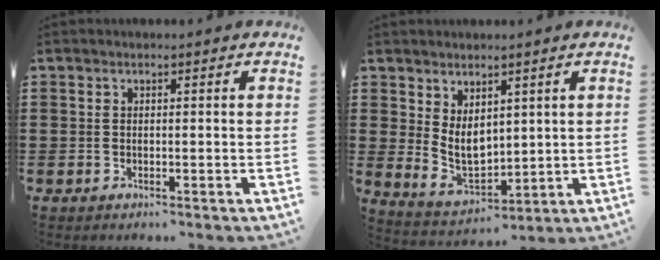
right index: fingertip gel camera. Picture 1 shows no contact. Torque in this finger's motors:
{"motor_torque": [2.14, 0.00, 0.27, 0.14]}